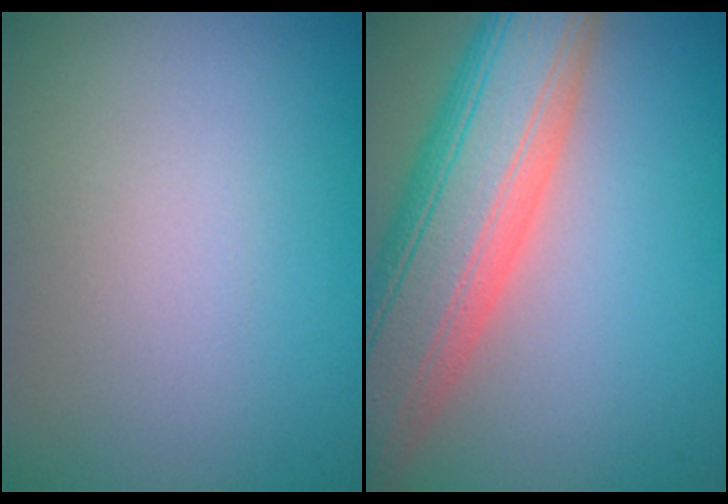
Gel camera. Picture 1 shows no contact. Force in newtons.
{"total": 12.1, "press": 12.1, "slide": 0.7}